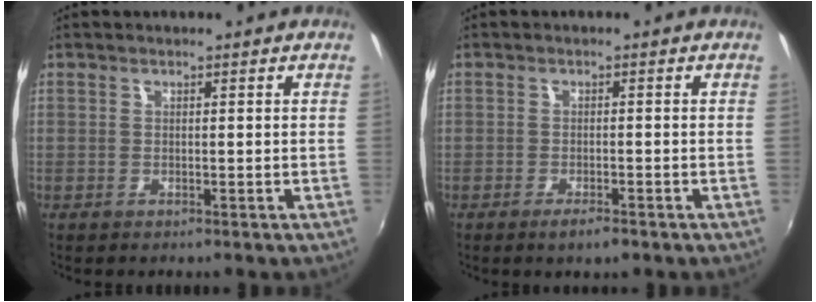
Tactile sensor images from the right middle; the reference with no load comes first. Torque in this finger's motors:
{"motor_torque": [0.85, -0.73, 0.37, 0.15]}